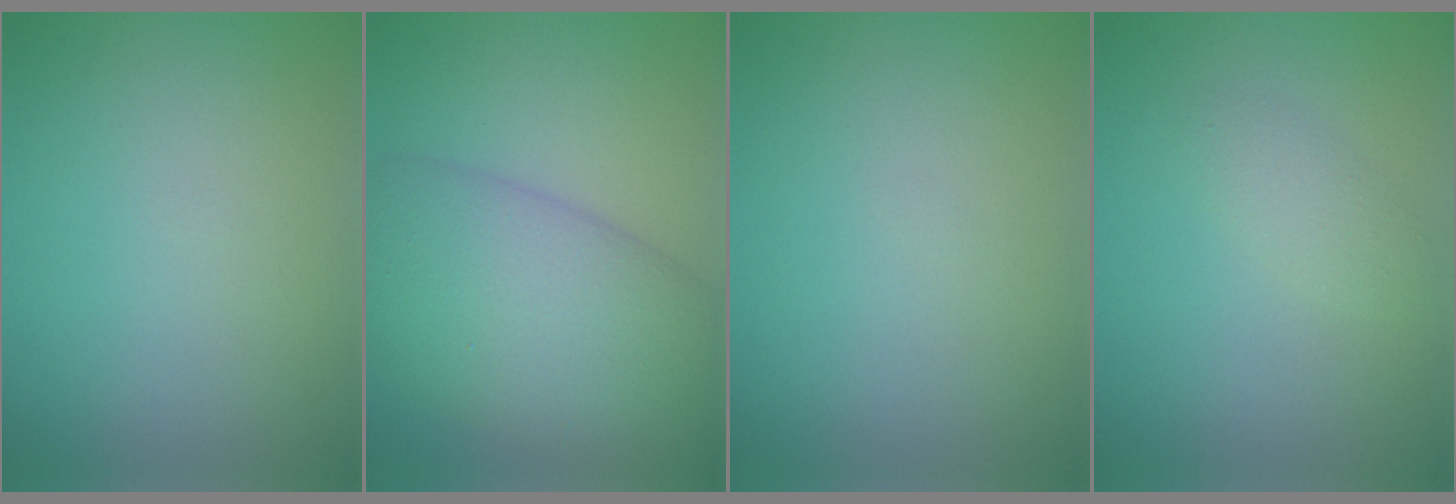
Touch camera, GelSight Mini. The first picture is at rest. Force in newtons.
{"total": 10.5, "press": 10.5, "slide": 0.3}
{"total": 0.0}
{"total": 1.6, "press": 1.6, "slide": 0.1}